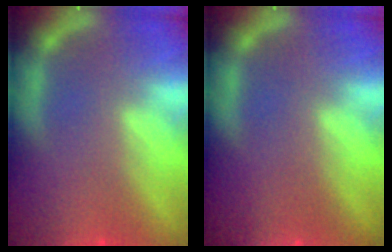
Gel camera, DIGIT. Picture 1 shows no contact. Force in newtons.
{"total": 2.4}